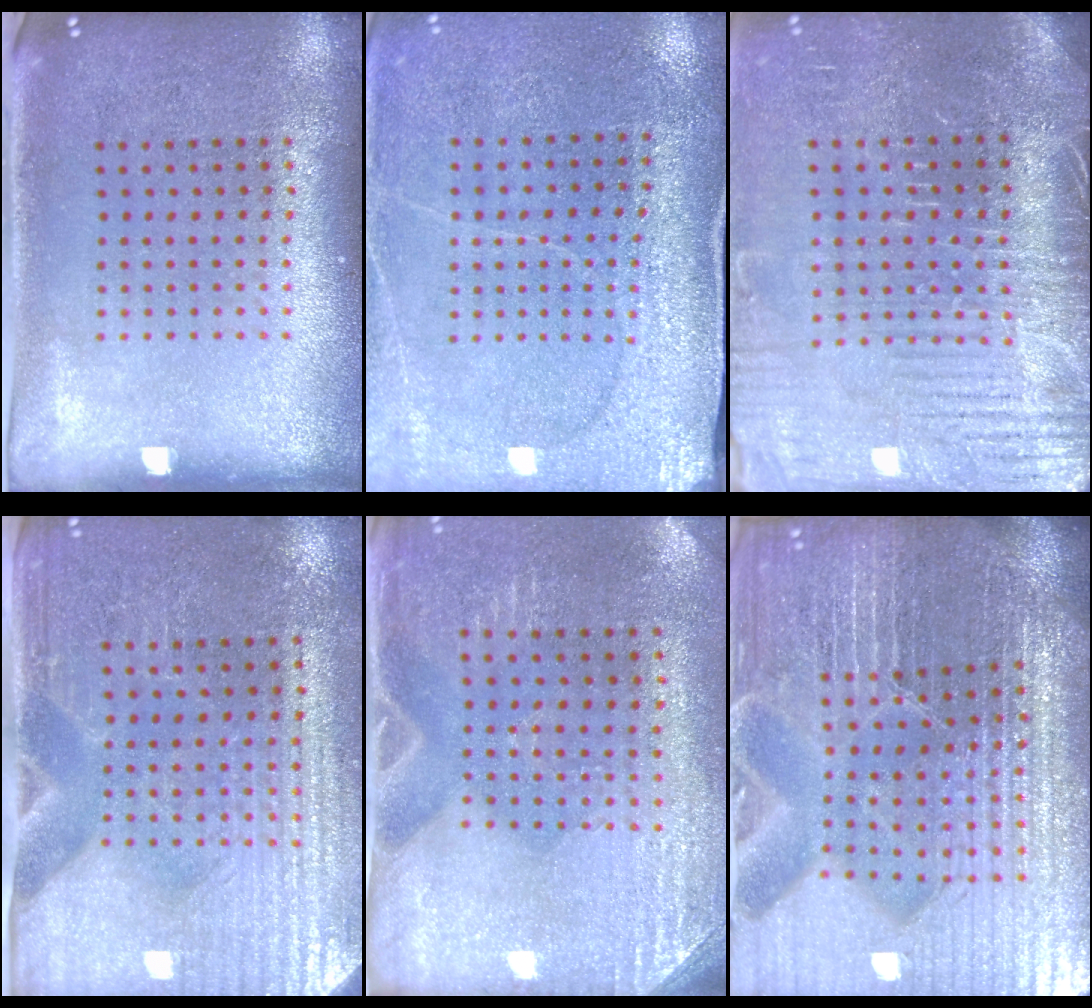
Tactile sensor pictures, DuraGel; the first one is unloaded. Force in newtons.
{"total": 3.0, "press": 3.0, "slide": 0.1}
{"total": 4.1, "press": 3.7, "slide": 1.6}
{"total": 3.6, "press": 3.4, "slide": 1.2}
{"total": 2.8, "press": 2.6, "slide": 1.2}
{"total": 6.6, "press": 5.9, "slide": 2.9}